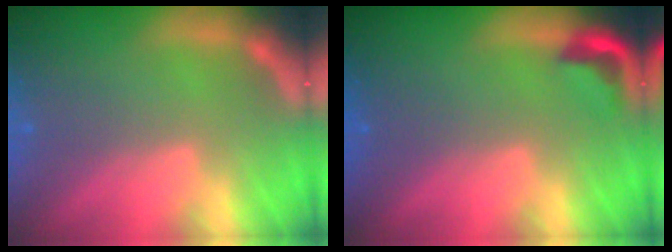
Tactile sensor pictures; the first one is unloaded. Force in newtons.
{"total": 2.4}